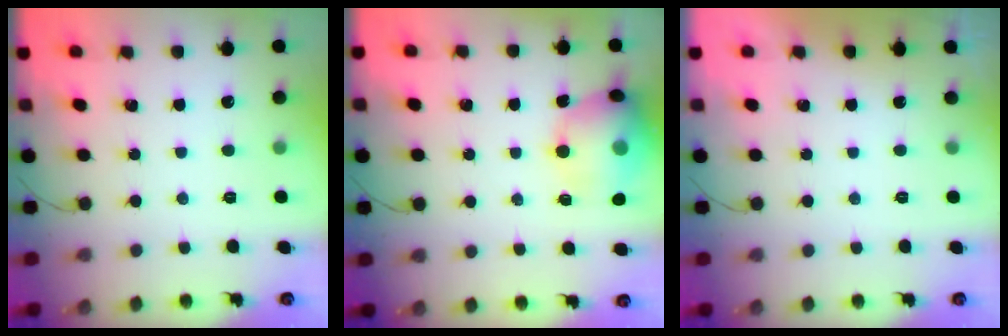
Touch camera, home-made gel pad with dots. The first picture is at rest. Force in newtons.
{"total": 14.8, "press": 14.7, "slide": 2.1}
{"total": 0.0}